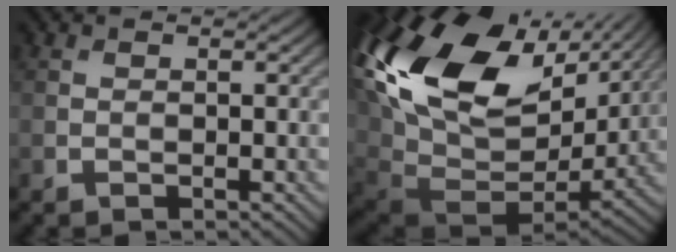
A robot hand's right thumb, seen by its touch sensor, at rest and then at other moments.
{"total": 22.5, "force": [7.6, 14.0, 15.9], "torque": [-0.338, 0.004, 0.158]}